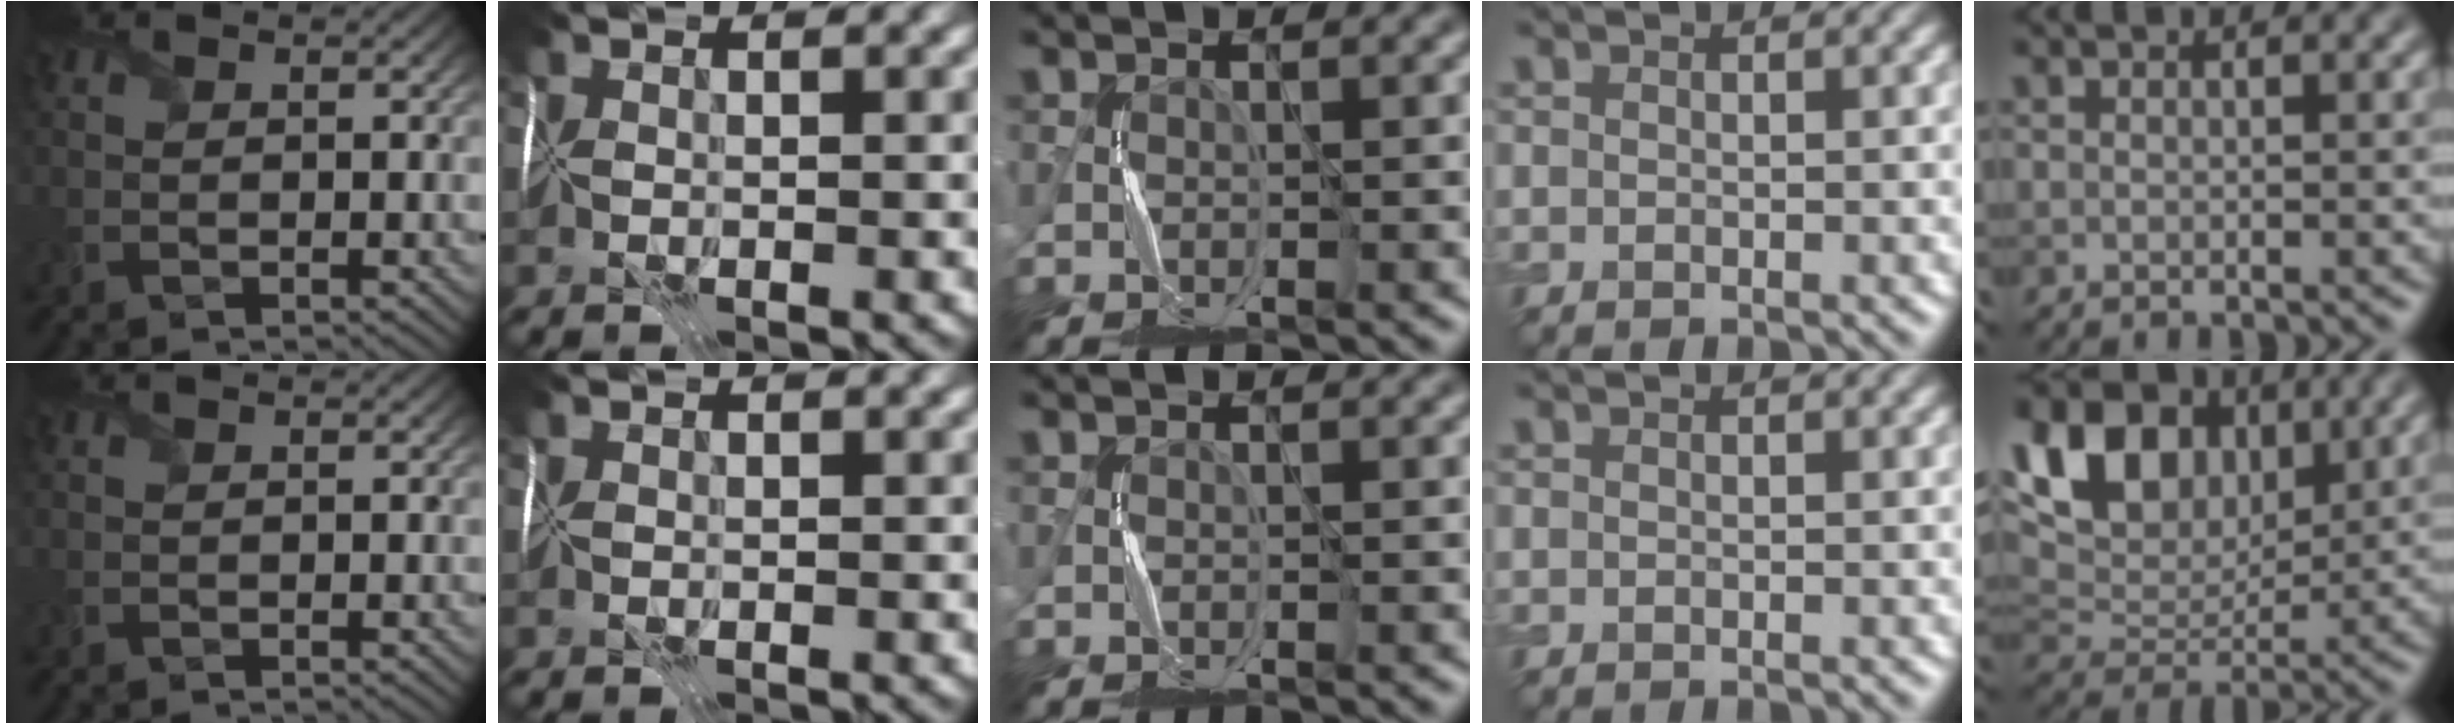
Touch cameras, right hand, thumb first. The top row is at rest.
{"little": {"total": 11.0, "force": [4.4, 7.2, 7.1], "torque": [-0.147, 0.019, 0.069]}}